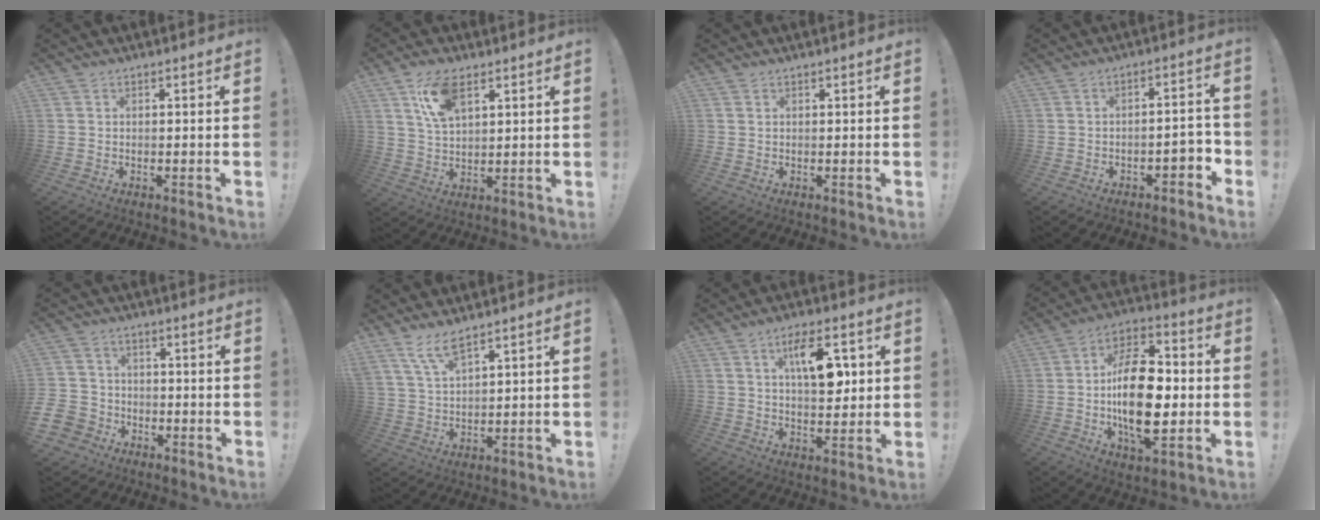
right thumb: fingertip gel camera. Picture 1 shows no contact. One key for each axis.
{"total": 10.2, "fx": 5.5, "fy": 5.0, "fz": 7.0, "tx": -0.124, "ty": -0.009, "tz": 0.103}
{"total": 0.6, "fx": 0.5, "fy": 0.2, "fz": 0.2, "tx": 0.004, "ty": -0.004, "tz": 0.008}
{"total": 4.7, "fx": -2.9, "fy": 1.6, "fz": 3.3, "tx": -0.044, "ty": 0.007, "tz": -0.050}
{"total": 7.1, "fx": -3.5, "fy": 6.0, "fz": 1.3, "tx": -0.035, "ty": 0.024, "tz": -0.067}
{"total": 6.8, "fx": 5.3, "fy": 1.3, "fz": 4.1, "tx": -0.087, "ty": -0.024, "tz": 0.098}
{"total": 12.6, "fx": 4.3, "fy": 5.6, "fz": 10.5, "tx": -0.151, "ty": -0.003, "tz": 0.070}
{"total": 22.0, "fx": -2.1, "fy": 11.5, "fz": 18.6, "tx": -0.338, "ty": 0.003, "tz": -0.036}